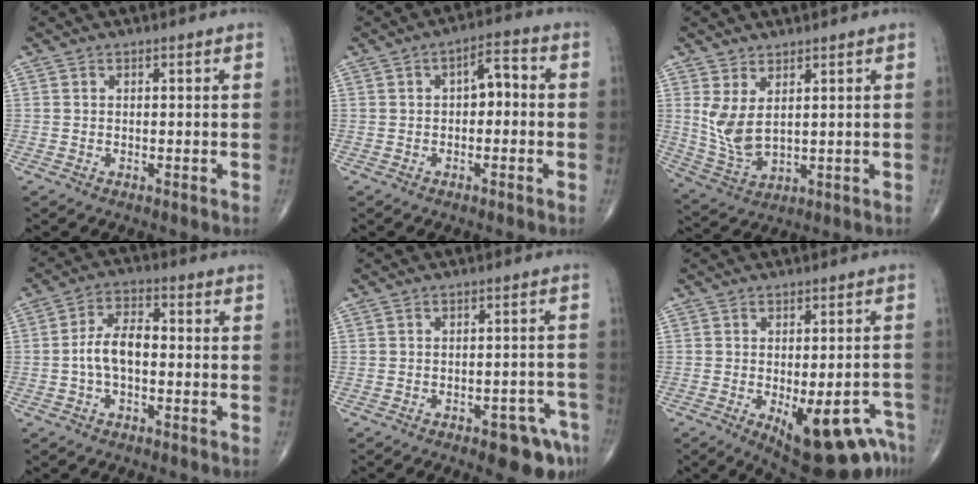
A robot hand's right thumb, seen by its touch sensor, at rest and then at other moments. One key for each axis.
{"total": 5.1, "fx": 0.0, "fy": 2.7, "fz": 4.3, "tx": -0.049, "ty": 0.021, "tz": -0.012}
{"total": 7.3, "fx": 2.3, "fy": 3.4, "fz": 6.0, "tx": -0.126, "ty": -0.022, "tz": 0.061}
{"total": 7.1, "fx": -1.0, "fy": 3.8, "fz": 5.9, "tx": -0.111, "ty": 0.026, "tz": -0.025}
{"total": 7.9, "fx": -4.8, "fy": 2.9, "fz": 5.5, "tx": -0.051, "ty": 0.033, "tz": -0.053}
{"total": 15.1, "fx": -7.8, "fy": 5.8, "fz": 11.6, "tx": -0.092, "ty": 0.025, "tz": -0.090}